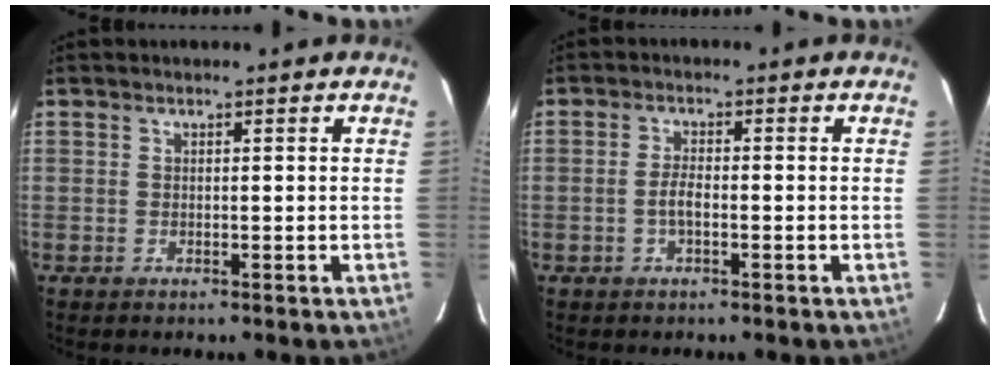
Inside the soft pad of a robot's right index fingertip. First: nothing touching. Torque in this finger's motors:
{"motor_torque": [0.39, -0.22, 0.21, 0.06]}